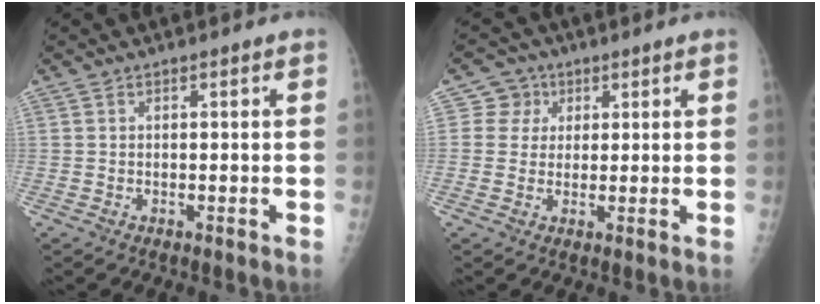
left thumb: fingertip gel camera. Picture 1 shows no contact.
{"total": 4.1, "force": [1.4, 3.9, 0.2], "torque": [0.022, 0.001, 0.016]}